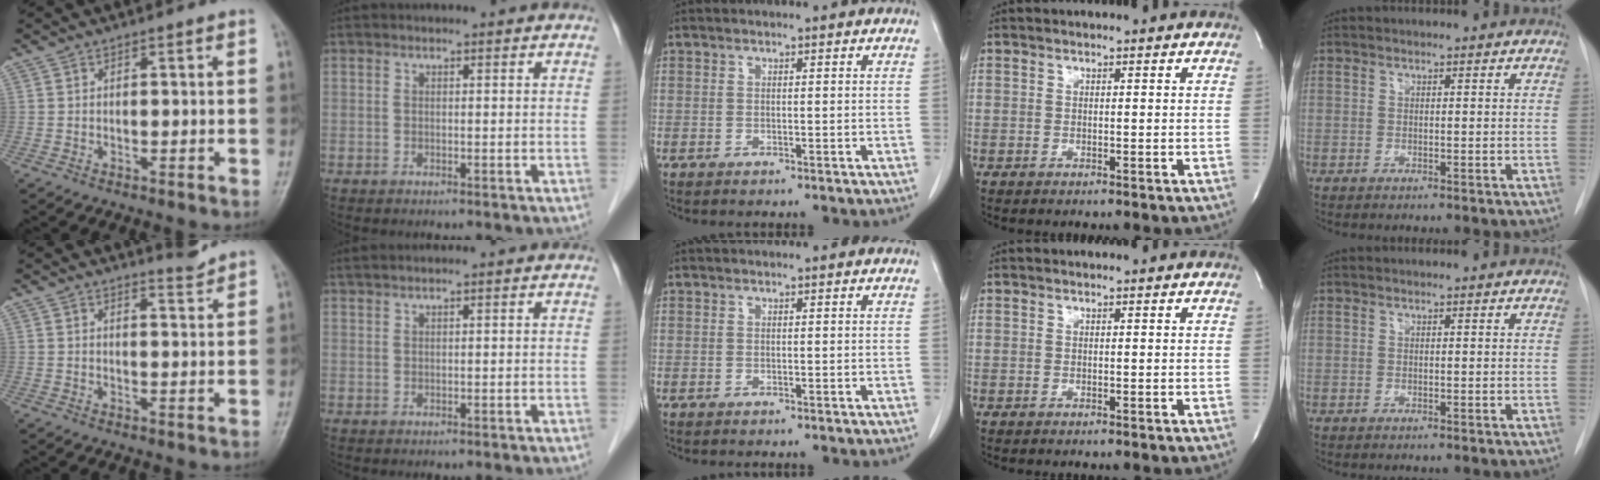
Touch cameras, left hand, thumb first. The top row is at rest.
{"thumb": {"total": 2.7, "force": [2.7, -0.1, 0.4], "torque": [-0.001, -0.031, 0.044]}, "index": {"total": 1.6, "force": [1.3, -0.2, 1.0], "torque": [-0.023, 0.017, 0.030]}}